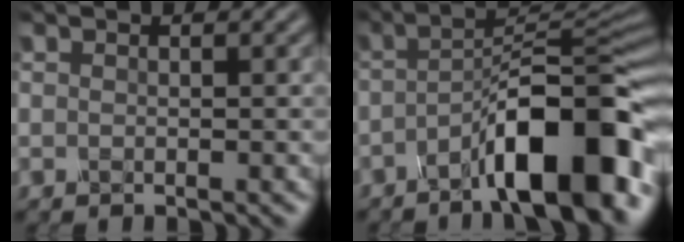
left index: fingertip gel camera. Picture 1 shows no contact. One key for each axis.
{"total": 10.9, "fx": -5.2, "fy": 2.8, "fz": 9.2, "tx": -0.132, "ty": 0.012, "tz": -0.081}